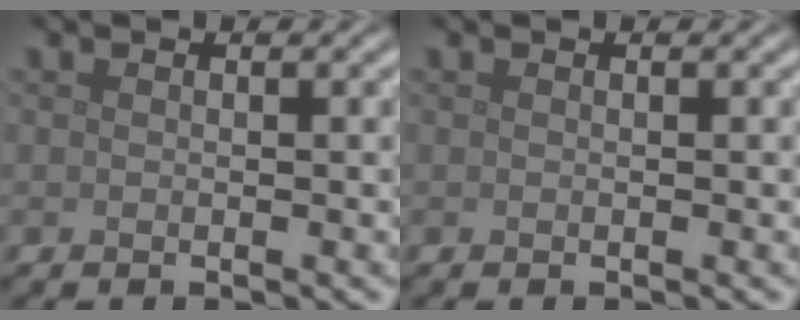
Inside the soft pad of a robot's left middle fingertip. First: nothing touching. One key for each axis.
{"total": 0.0}